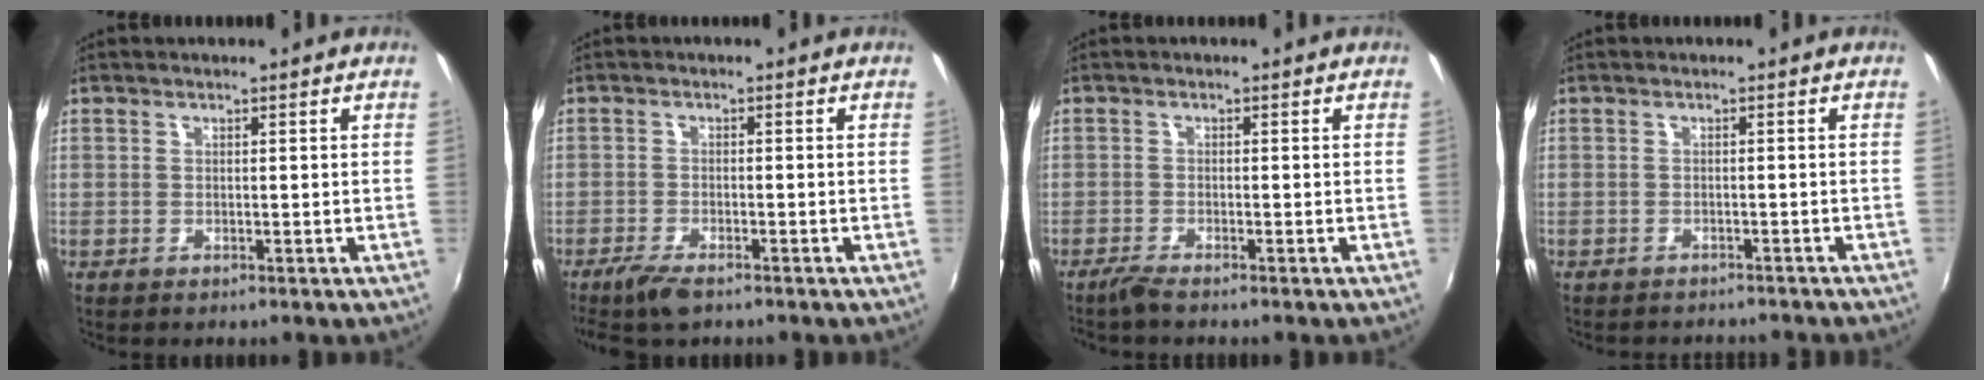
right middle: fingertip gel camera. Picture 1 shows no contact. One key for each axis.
{"total": 4.9, "fx": -3.7, "fy": 1.3, "fz": 2.9, "tx": -0.077, "ty": -0.014, "tz": -0.072}
{"total": 2.3, "fx": -2.0, "fy": 0.0, "fz": 1.1, "tx": -0.035, "ty": -0.005, "tz": -0.041}
{"total": 5.8, "fx": -5.3, "fy": 1.4, "fz": 1.9, "tx": -0.046, "ty": -0.013, "tz": -0.071}